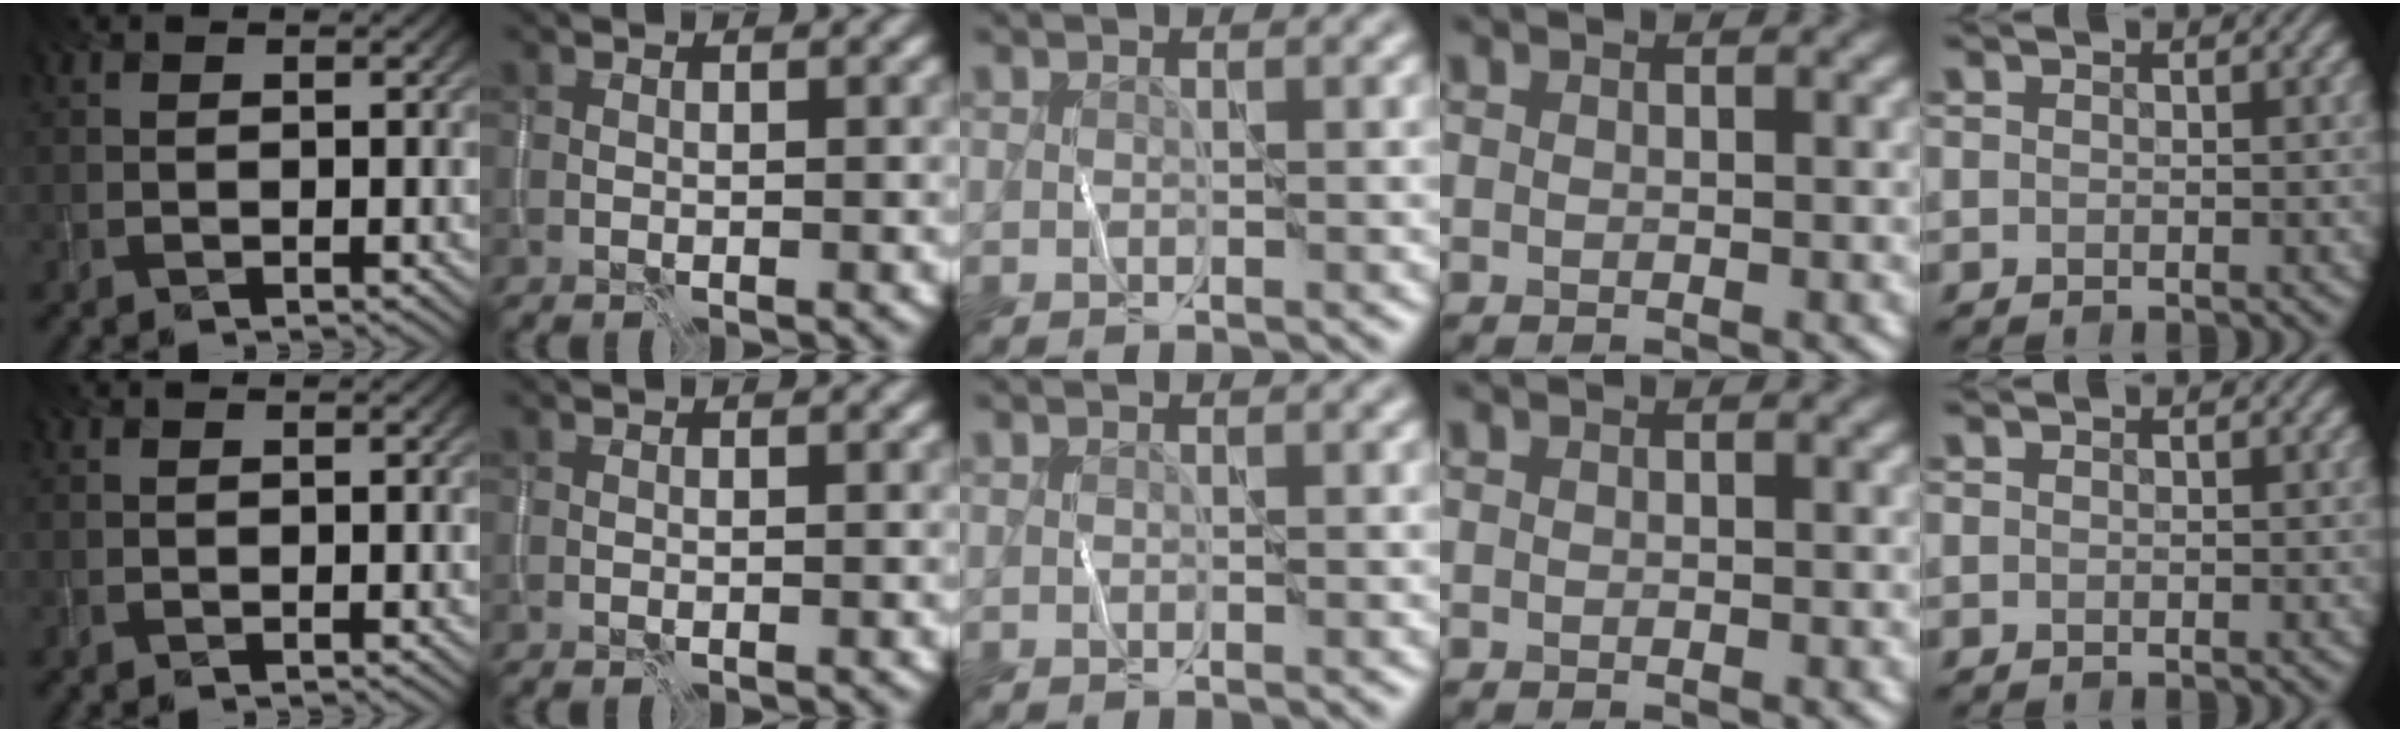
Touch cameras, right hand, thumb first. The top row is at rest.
{}